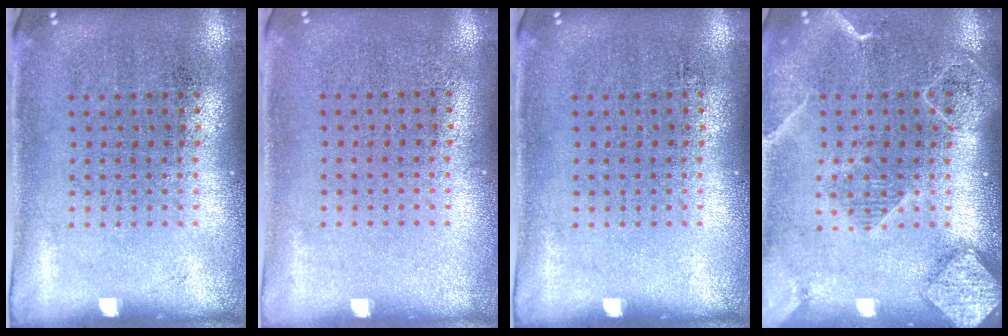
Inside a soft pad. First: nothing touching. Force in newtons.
{"total": 0.0}
{"total": 0.0}
{"total": 2.0, "press": 1.8, "slide": 0.8}